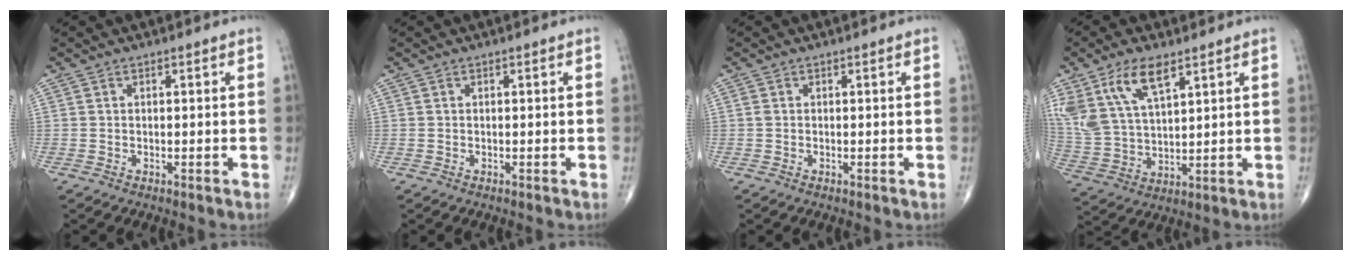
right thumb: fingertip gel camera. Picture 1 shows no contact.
{"total": 0.0}
{"total": 0.5, "force": [0.1, 0.4, 0.4], "torque": [-0.010, 0.001, 0.002]}
{"total": 13.6, "force": [7.6, 6.2, 9.4], "torque": [-0.184, -0.019, 0.158]}